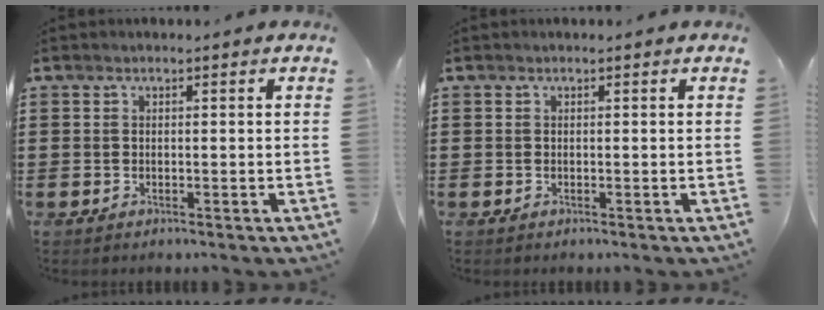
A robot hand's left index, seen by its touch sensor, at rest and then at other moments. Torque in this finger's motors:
{"motor_torque": [0.00, 0.00, 0.00, -0.01]}